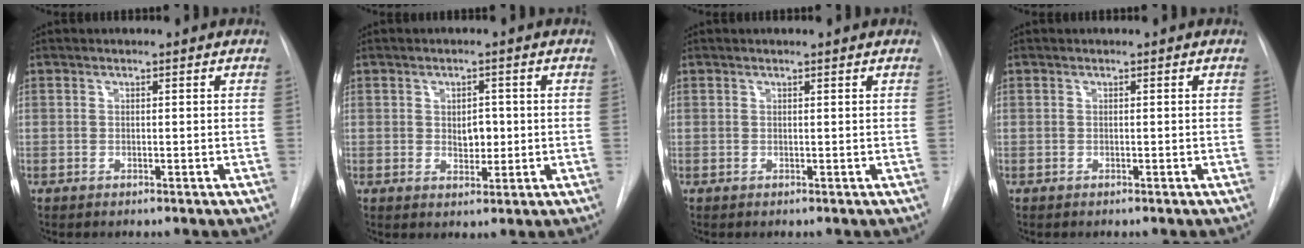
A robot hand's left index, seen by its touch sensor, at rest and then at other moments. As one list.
[{"total": 3.1, "force": [0.2, 2.0, 2.4], "torque": [-0.031, -0.001, 0.008]}, {"total": 1.1, "force": [1.0, -0.1, 0.5], "torque": [-0.011, 0.009, 0.016]}, {"total": 0.0}]